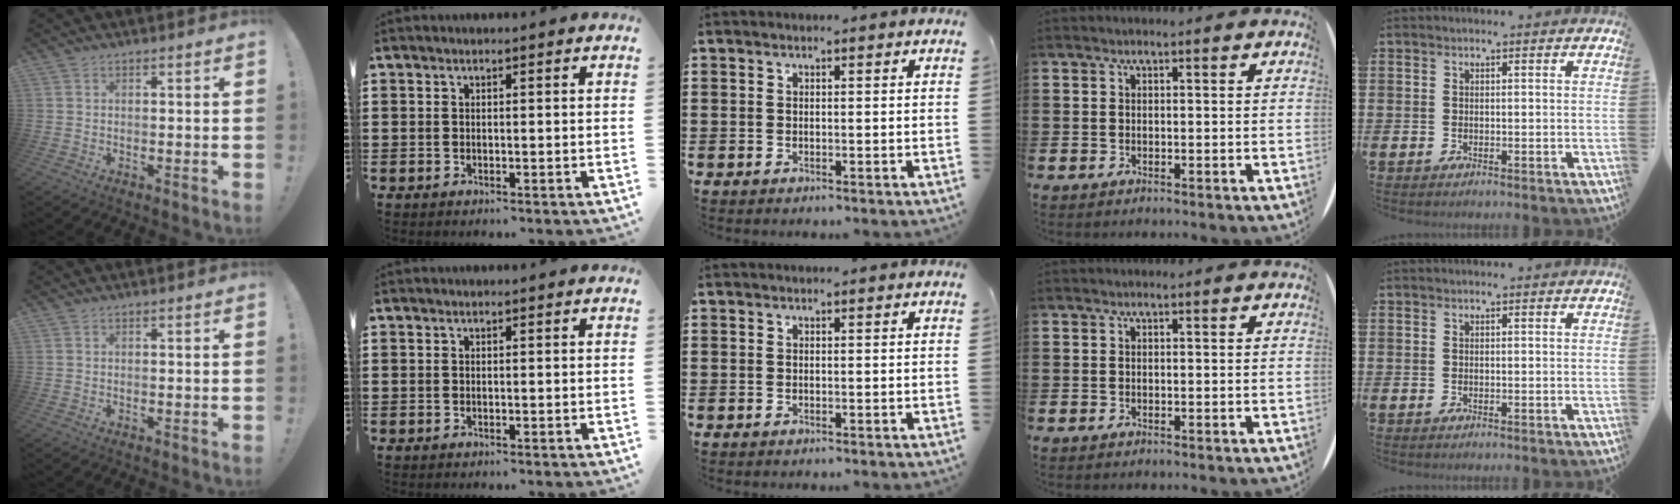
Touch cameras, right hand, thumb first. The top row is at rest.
{}